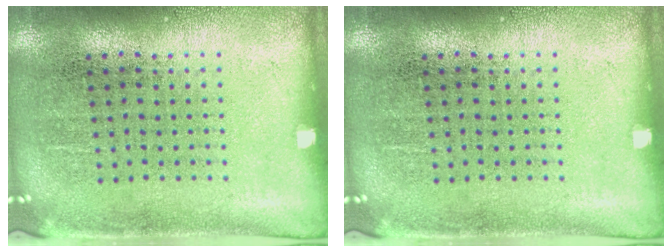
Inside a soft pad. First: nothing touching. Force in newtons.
{"total": 0.0}